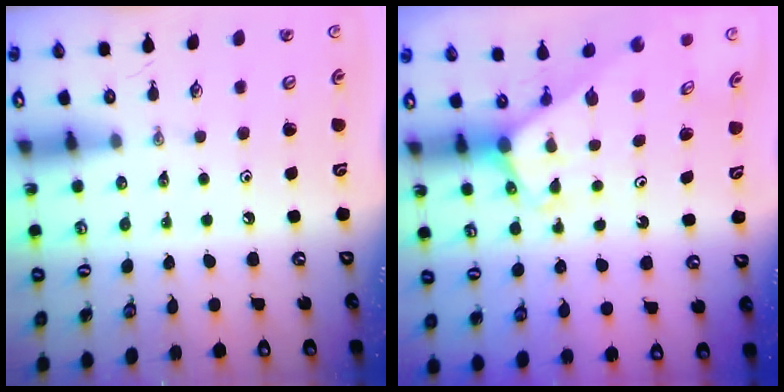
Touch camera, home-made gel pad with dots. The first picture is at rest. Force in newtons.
{"total": 2.1, "press": 2.1, "slide": 0.1}